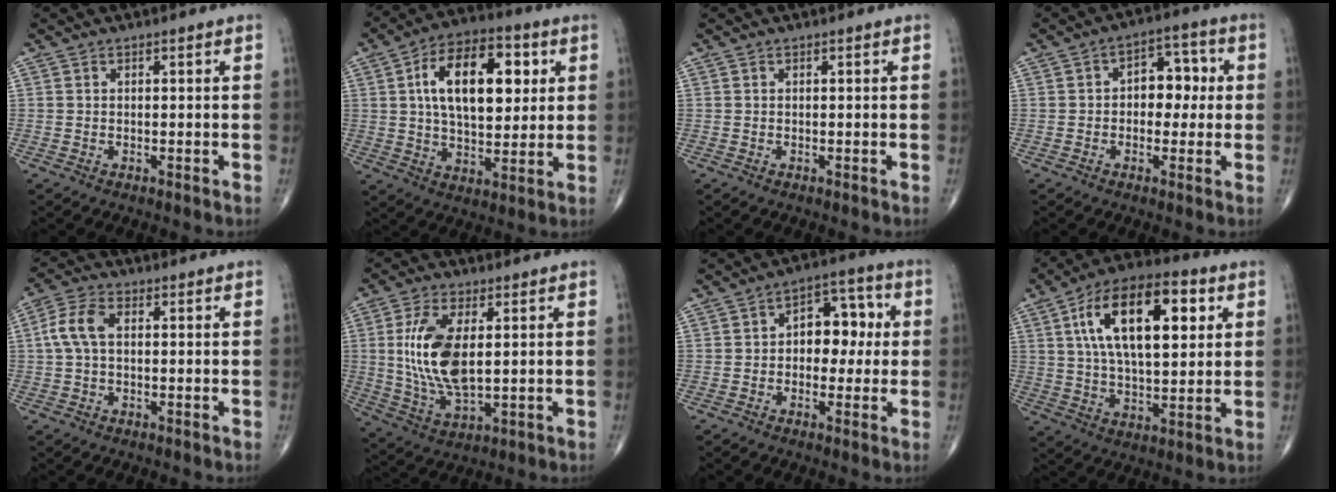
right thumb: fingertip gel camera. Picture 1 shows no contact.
{"total": 18.2, "force": [4.5, 9.8, 14.7], "torque": [-0.206, 0.003, 0.071]}
{"total": 0.0}
{"total": 7.7, "force": [0.5, 5.2, 5.7], "torque": [-0.039, 0.023, -0.001]}
{"total": 6.2, "force": [0.7, 3.6, 5.0], "torque": [-0.116, 0.020, 0.009]}
{"total": 13.2, "force": [1.8, 6.1, 11.5], "torque": [-0.235, -0.013, 0.043]}
{"total": 10.9, "force": [0.7, 7.2, 8.2], "torque": [-0.072, 0.032, 0.001]}
{"total": 20.3, "force": [6.2, 9.3, 16.9], "torque": [-0.265, 0.002, 0.098]}